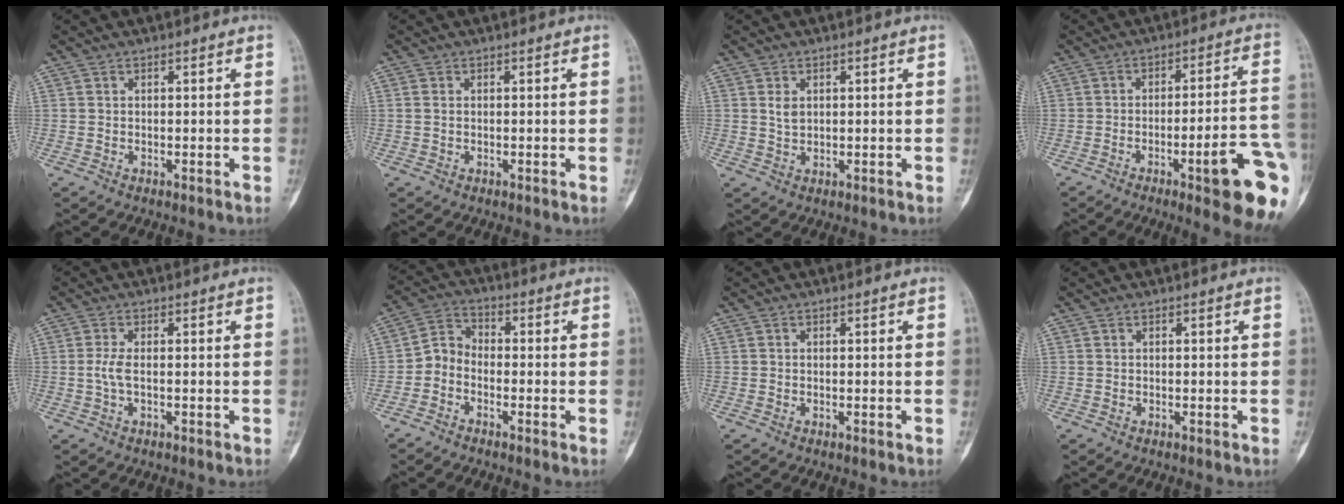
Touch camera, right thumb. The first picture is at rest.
{"total": 0.6, "force": [0.0, 0.4, 0.4], "torque": [-0.009, 0.000, -0.001]}
{"total": 2.1, "force": [0.6, 1.4, 1.4], "torque": [-0.016, -0.003, 0.013]}
{"total": 16.1, "force": [-6.3, 2.3, 14.6], "torque": [-0.146, 0.028, -0.078]}
{"total": 2.4, "force": [-0.2, 0.8, 2.2], "torque": [-0.056, -0.001, -0.008]}
{"total": 4.5, "force": [-2.0, 3.3, 2.3], "torque": [-0.030, 0.024, -0.057]}
{"total": 0.0}
{"total": 0.0}